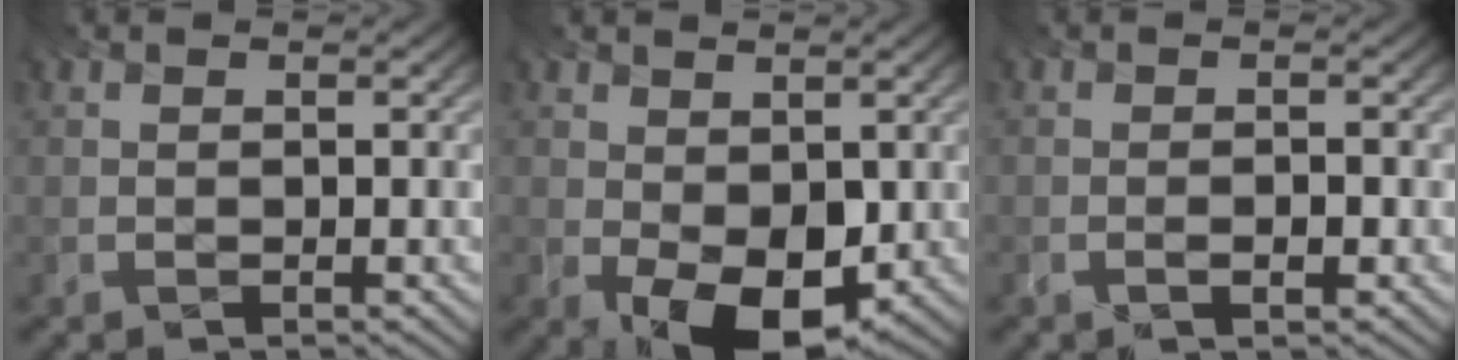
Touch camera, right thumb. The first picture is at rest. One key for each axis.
{"total": 8.0, "fx": -1.5, "fy": 4.7, "fz": 6.3, "tx": -0.112, "ty": -0.011, "tz": -0.019}
{"total": 1.5, "fx": -1.0, "fy": 0.3, "fz": 1.0, "tx": -0.014, "ty": -0.004, "tz": -0.018}